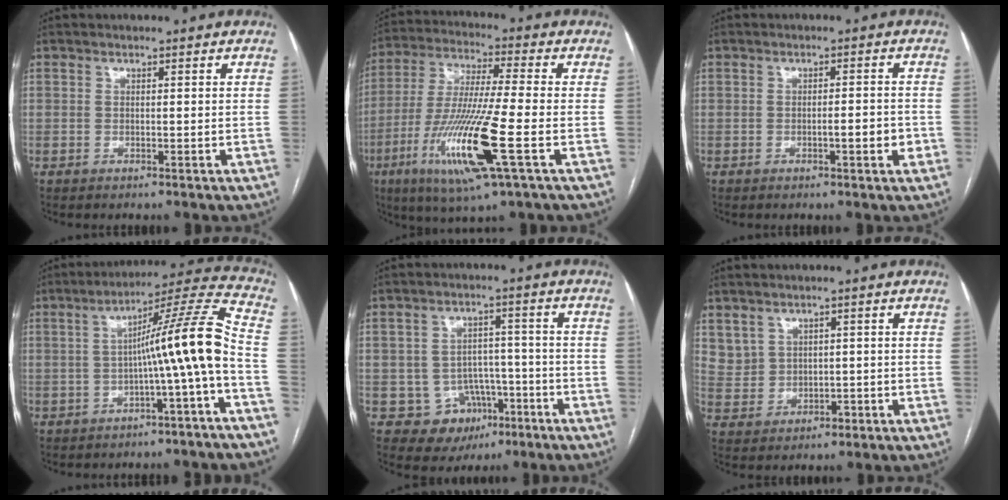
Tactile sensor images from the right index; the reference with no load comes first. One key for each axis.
{"total": 16.3, "fx": -5.7, "fy": 0.2, "fz": 15.3, "tx": -0.317, "ty": -0.025, "tz": -0.105}
{"total": 2.9, "fx": -0.9, "fy": 0.5, "fz": 2.7, "tx": -0.040, "ty": 0.003, "tz": -0.011}
{"total": 11.7, "fx": -2.6, "fy": -1.7, "fz": 11.3, "tx": -0.157, "ty": 0.028, "tz": -0.043}
{"total": 7.4, "fx": -2.9, "fy": 6.6, "fz": 1.2, "tx": -0.001, "ty": 0.019, "tz": -0.030}
{"total": 3.9, "fx": 1.5, "fy": 3.5, "fz": 1.0, "tx": -0.021, "ty": 0.008, "tz": 0.042}